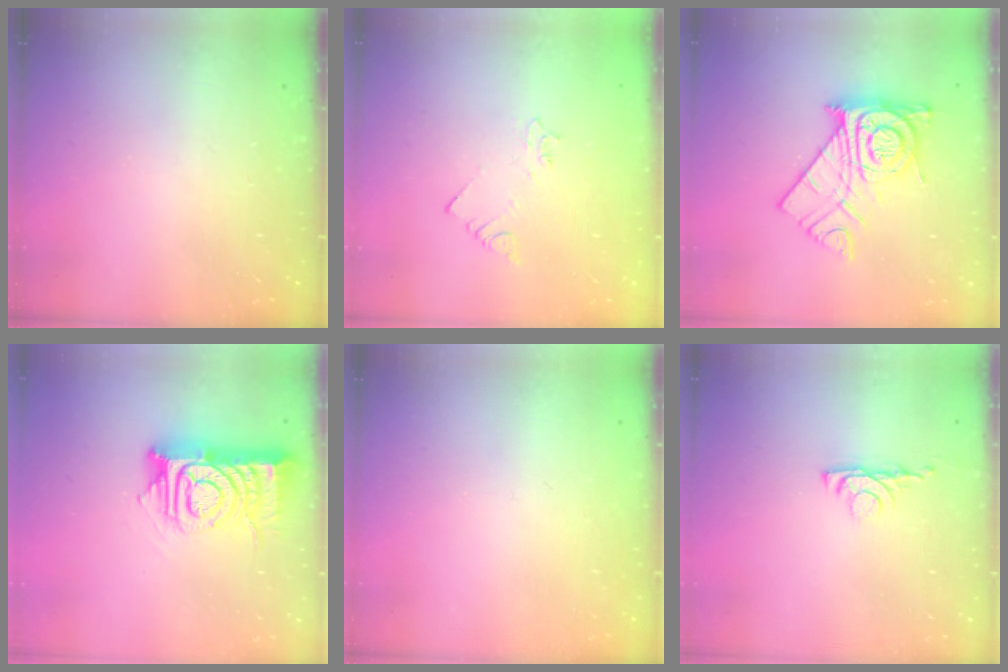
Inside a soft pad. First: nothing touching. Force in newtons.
{"total": 2.1, "press": 2.1, "slide": 0.3}
{"total": 15.0, "press": 14.9, "slide": 1.1}
{"total": 13.0, "press": 13.0, "slide": 1.1}
{"total": 0.0}
{"total": 4.0, "press": 3.9, "slide": 0.6}